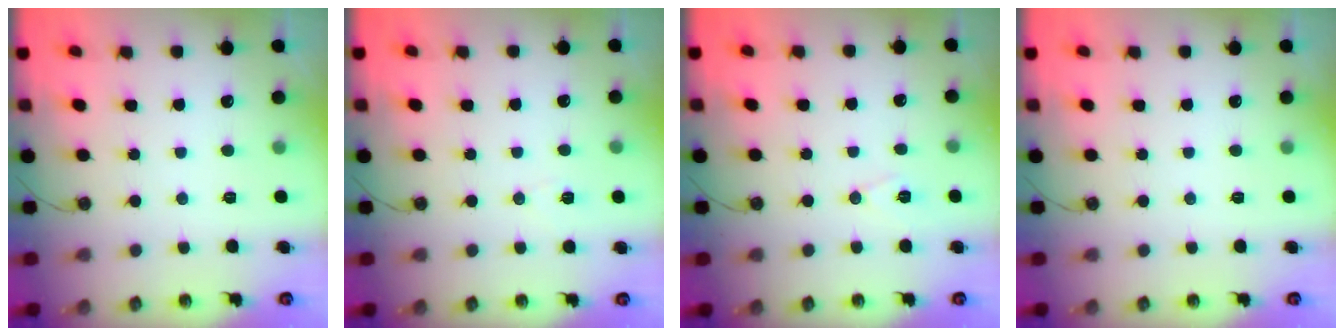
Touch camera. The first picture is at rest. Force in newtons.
{"total": 5.3, "press": 5.1, "slide": 1.4}
{"total": 7.4, "press": 6.0, "slide": 4.5}
{"total": 0.0}